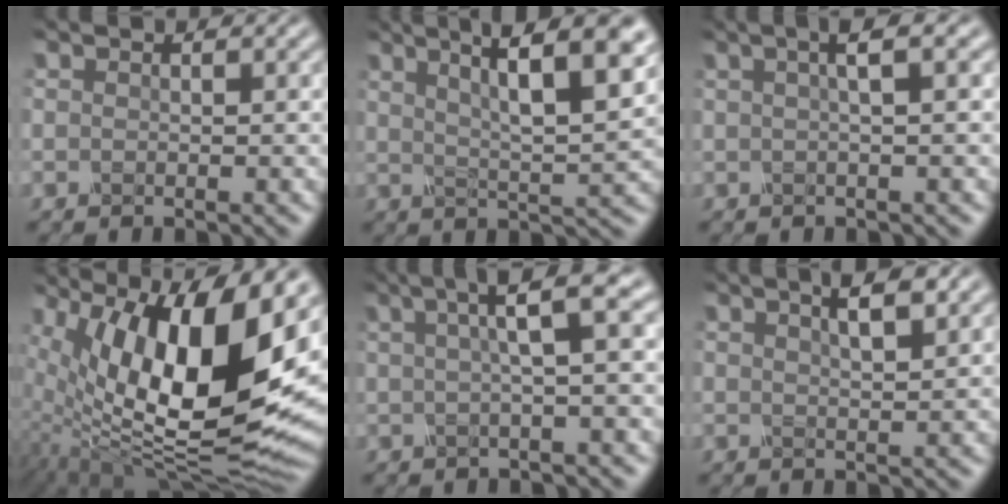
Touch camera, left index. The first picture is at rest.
{"total": 10.3, "force": [4.7, 2.7, 8.8], "torque": [-0.116, 0.021, 0.062]}
{"total": 3.4, "force": [1.0, 0.8, 3.1], "torque": [-0.032, 0.011, 0.003]}
{"total": 17.7, "force": [4.2, 6.6, 15.9], "torque": [-0.248, 0.015, 0.079]}
{"total": 5.4, "force": [1.5, 0.9, 5.1], "torque": [-0.074, 0.017, 0.022]}
{"total": 4.2, "force": [2.3, 1.1, 3.3], "torque": [-0.032, 0.018, 0.017]}